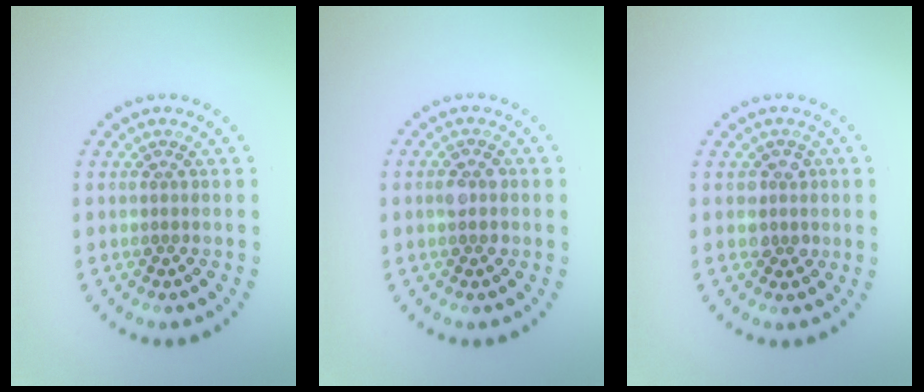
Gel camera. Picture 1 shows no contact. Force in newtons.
{"total": 1.7, "press": 1.7, "slide": 0.1}
{"total": 1.7, "press": 1.5, "slide": 0.8}